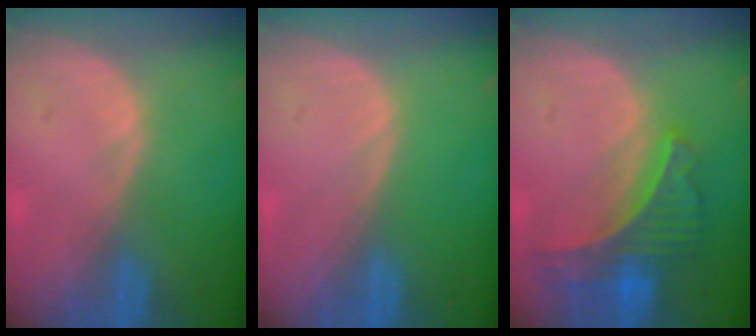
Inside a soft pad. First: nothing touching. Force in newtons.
{"total": 0.0}
{"total": 7.8, "press": 6.8, "slide": 3.8}